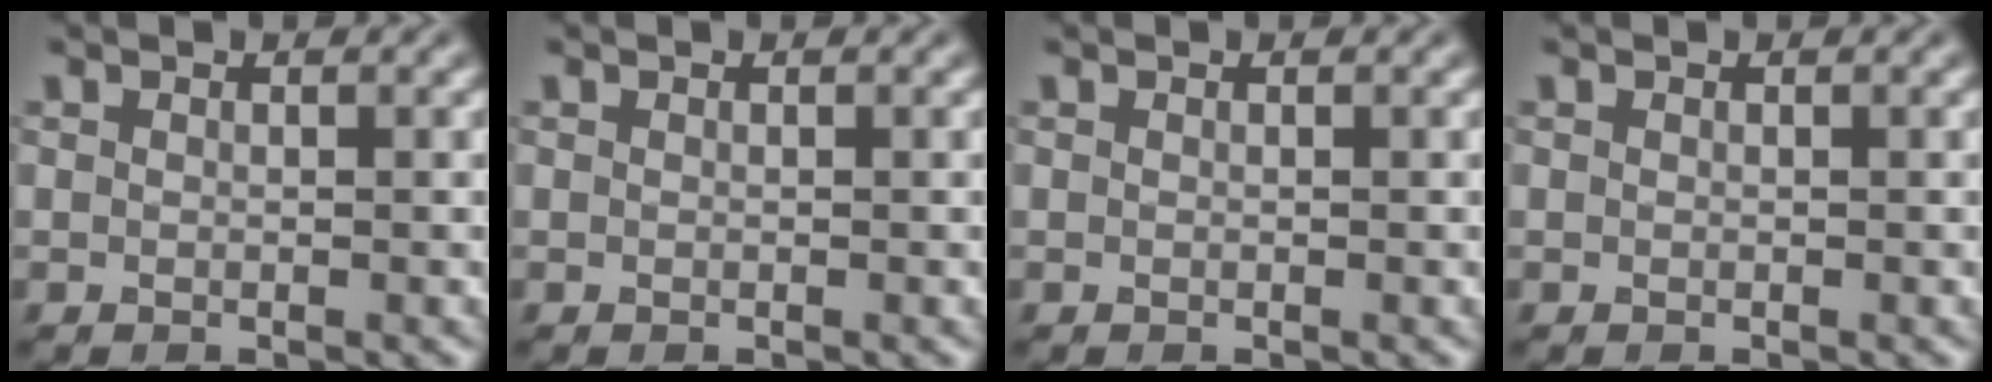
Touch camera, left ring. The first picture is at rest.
{"total": 0.0}
{"total": 0.0}
{"total": 0.0}